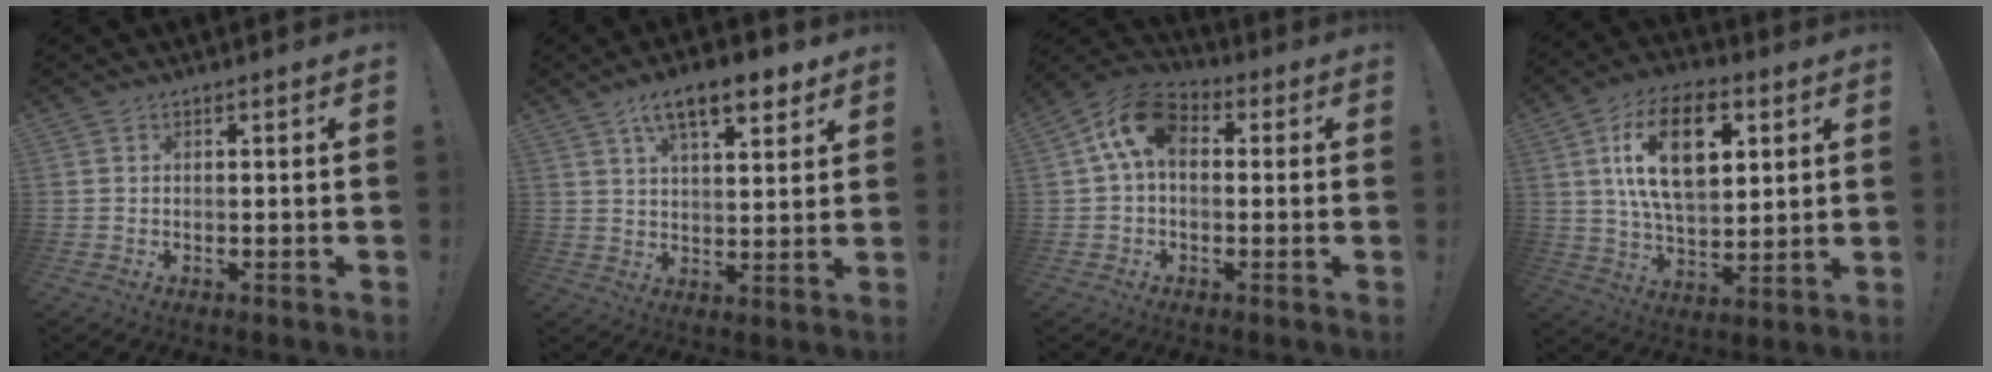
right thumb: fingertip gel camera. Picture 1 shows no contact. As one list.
[{"total": 11.7, "force": [6.9, 4.3, 8.4], "torque": [-0.129, -0.024, 0.117]}, {"total": 9.3, "force": [1.9, 6.5, 6.4], "torque": [-0.126, 0.015, 0.041]}, {"total": 20.2, "force": [7.0, 11.0, 15.4], "torque": [-0.253, -0.016, 0.112]}]